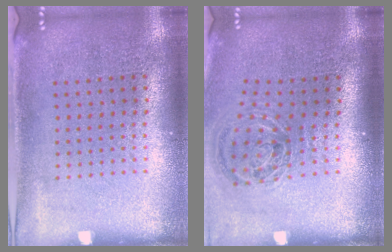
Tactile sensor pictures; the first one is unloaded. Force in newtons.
{"total": 1.2, "press": 1.0, "slide": 0.6}